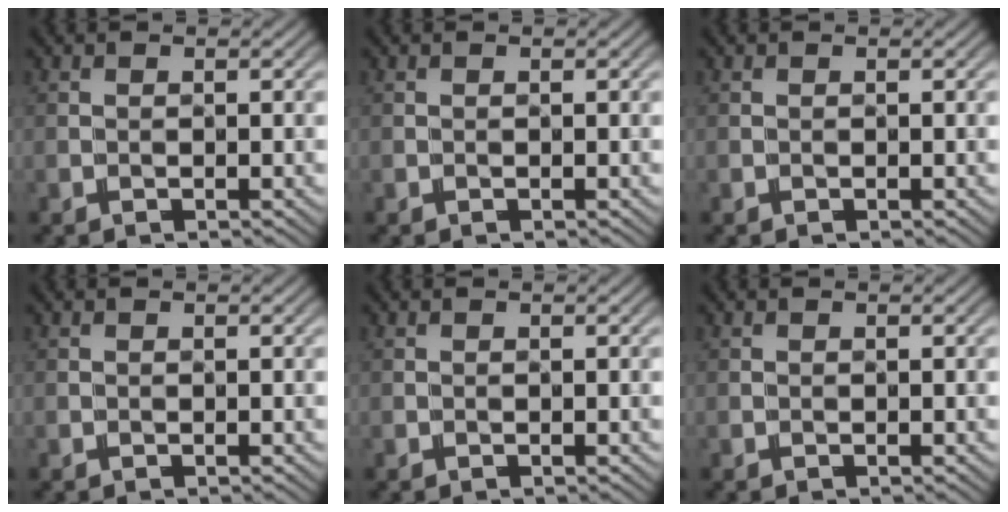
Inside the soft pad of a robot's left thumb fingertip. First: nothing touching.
{"total": 0.0}
{"total": 0.0}
{"total": 0.0}
{"total": 0.0}
{"total": 0.0}